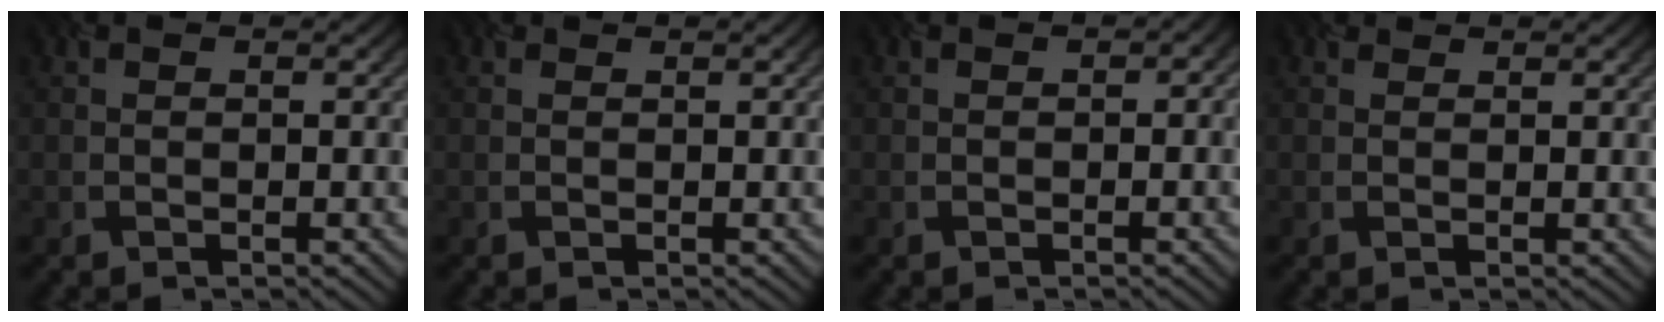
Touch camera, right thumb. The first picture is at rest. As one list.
[{"total": 0.8, "force": [0.4, 0.3, 0.6], "torque": [-0.004, 0.001, 0.003]}, {"total": 0.9, "force": [-0.4, 0.5, 0.6], "torque": [-0.006, 0.001, 0.002]}, {"total": 0.6, "force": [0.6, 0.0, 0.2], "torque": [-0.005, 0.008, 0.014]}]